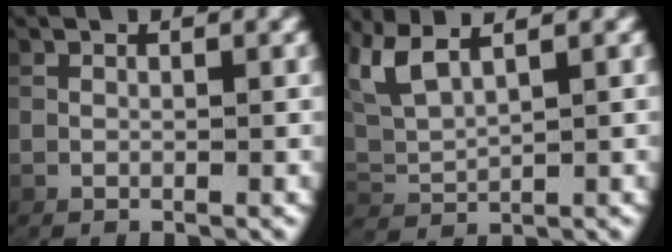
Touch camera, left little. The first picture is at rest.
{"total": 5.2, "force": [2.5, 3.2, 3.2], "torque": [-0.096, -0.002, 0.051]}